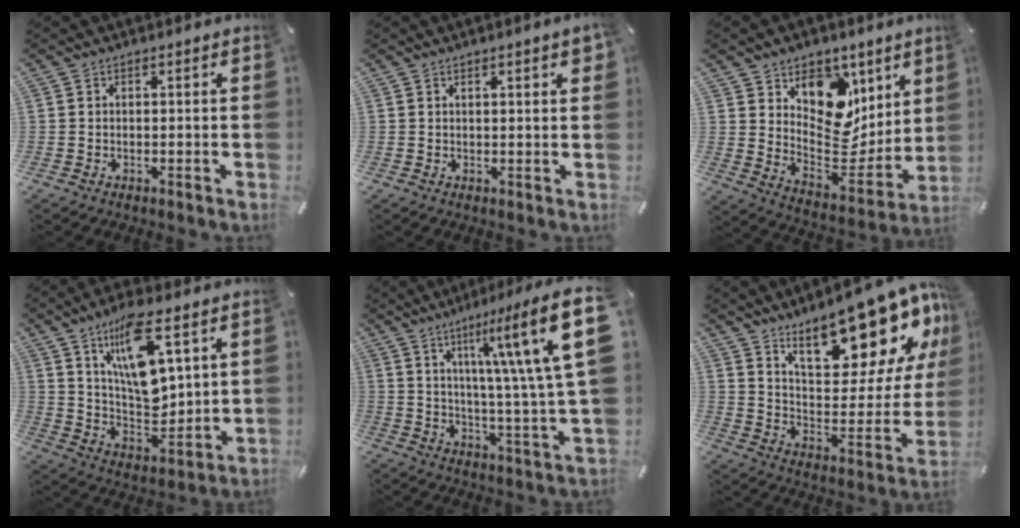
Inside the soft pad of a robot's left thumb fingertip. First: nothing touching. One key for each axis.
{"total": 2.2, "fx": 1.2, "fy": 0.2, "fz": 1.8, "tx": -0.036, "ty": 0.000, "tz": 0.019}
{"total": 13.1, "fx": 6.1, "fy": 10.6, "fz": 4.9, "tx": -0.035, "ty": -0.073, "tz": 0.111}
{"total": 15.6, "fx": 8.0, "fy": 6.7, "fz": 11.6, "tx": -0.221, "ty": -0.034, "tz": 0.132}
{"total": 24.2, "fx": 9.2, "fy": 4.8, "fz": 21.8, "tx": -0.312, "ty": -0.056, "tz": 0.136}
{"total": 23.3, "fx": 16.8, "fy": 9.0, "fz": 13.4, "tx": -0.171, "ty": -0.122, "tz": 0.280}